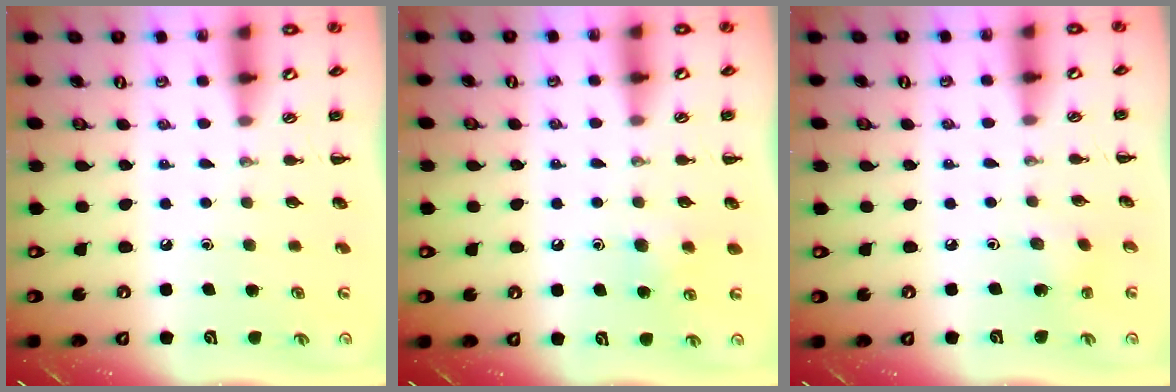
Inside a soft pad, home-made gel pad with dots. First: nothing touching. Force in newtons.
{"total": 5.5, "press": 5.2, "slide": 1.9}
{"total": 1.5, "press": 1.4, "slide": 0.6}